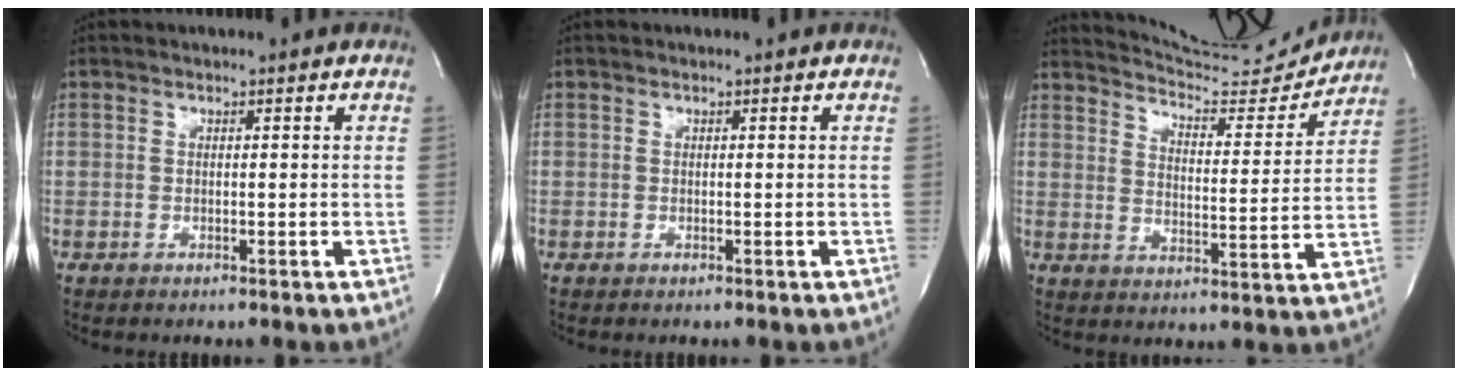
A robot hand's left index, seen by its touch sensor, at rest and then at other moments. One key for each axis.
{"total": 0.0}
{"total": 12.3, "fx": 12.3, "fy": 0.1, "fz": 0.9, "tx": -0.022, "ty": -0.037, "tz": 0.170}